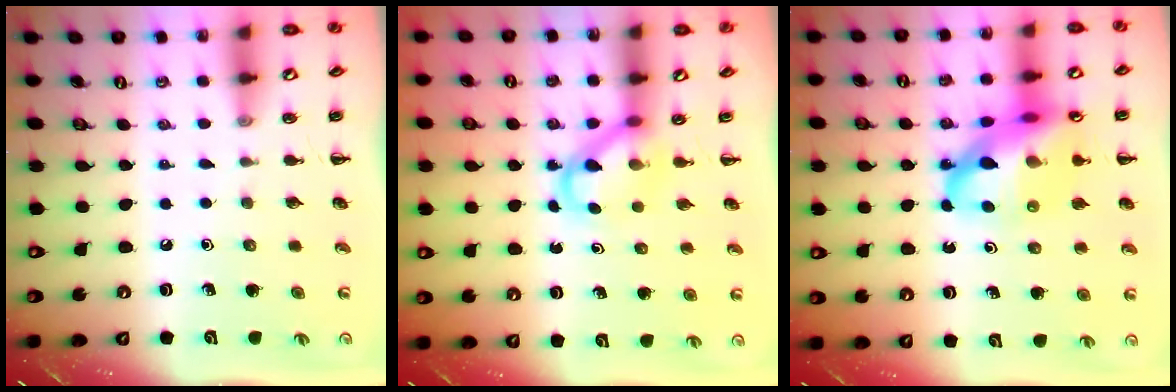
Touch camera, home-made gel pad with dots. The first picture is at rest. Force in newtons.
{"total": 4.6, "press": 4.6, "slide": 0.6}
{"total": 20.5, "press": 20.0, "slide": 4.3}